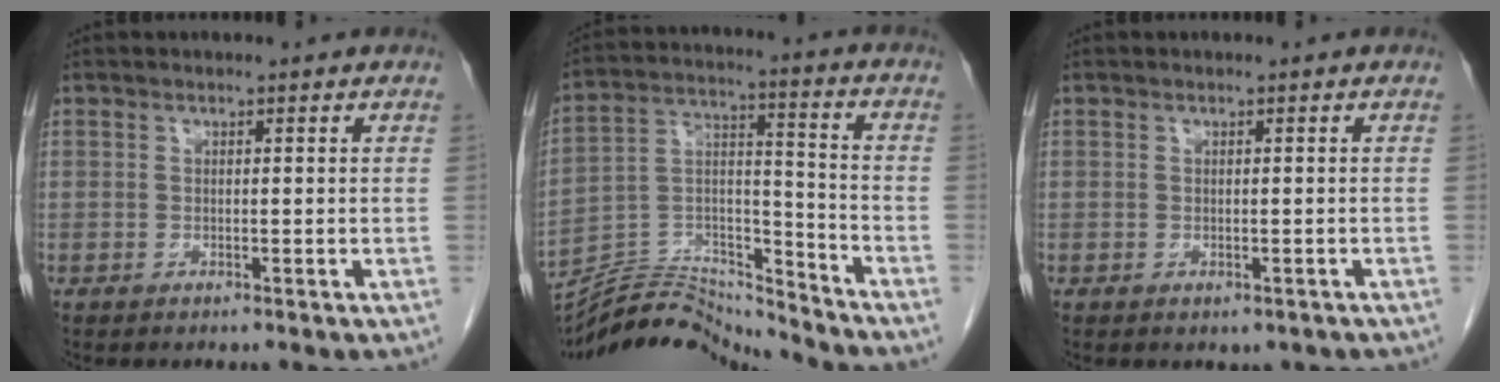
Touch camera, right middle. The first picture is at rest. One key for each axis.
{"total": 15.3, "fx": -15.2, "fy": 0.2, "fz": 1.3, "tx": -0.026, "ty": 0.037, "tz": -0.269}
{"total": 1.3, "fx": -0.7, "fy": 0.9, "fz": 0.5, "tx": -0.005, "ty": 0.000, "tz": -0.003}